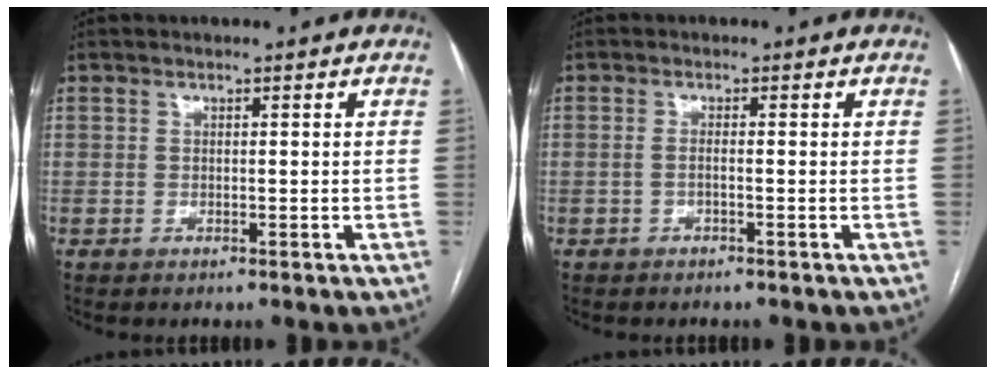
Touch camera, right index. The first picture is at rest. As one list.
[{"total": 1.0, "force": [-0.4, 0.0, 0.9], "torque": [-0.017, 0.002, -0.007]}]